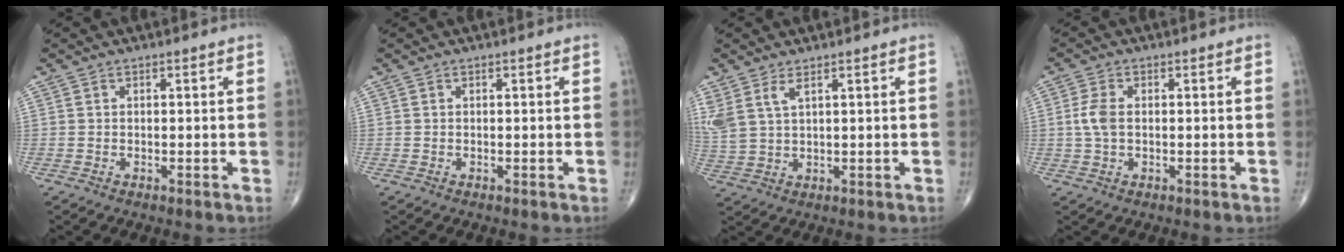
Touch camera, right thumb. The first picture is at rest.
{"total": 0.0}
{"total": 5.6, "force": [3.1, 2.2, 4.1], "torque": [-0.104, -0.007, 0.074]}
{"total": 3.9, "force": [0.1, 2.2, 3.2], "torque": [-0.076, 0.006, 0.000]}